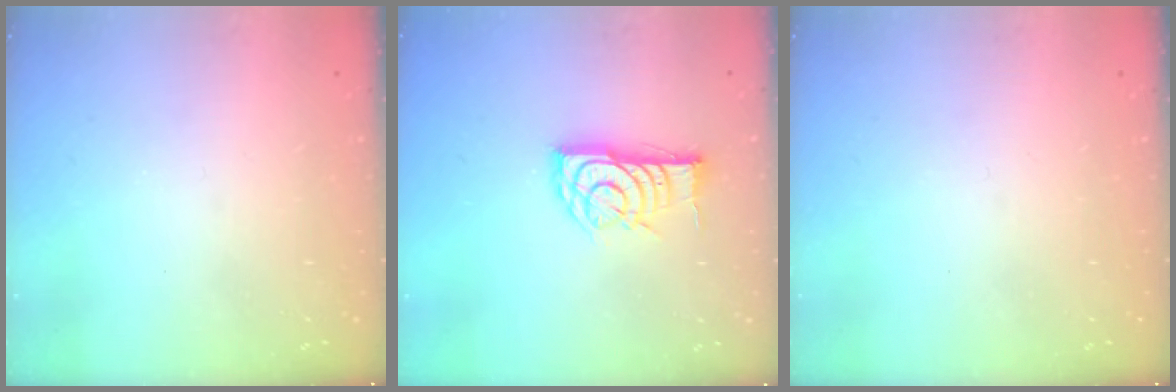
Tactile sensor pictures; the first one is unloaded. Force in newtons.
{"total": 13.0, "press": 13.0, "slide": 0.8}
{"total": 0.0}